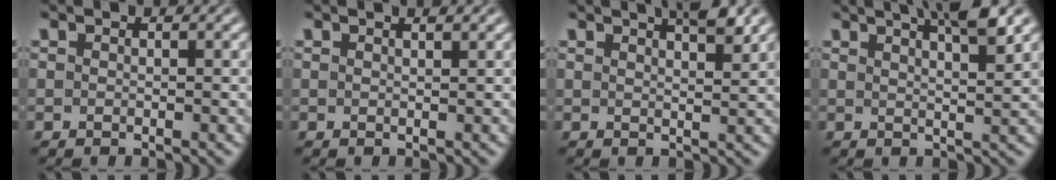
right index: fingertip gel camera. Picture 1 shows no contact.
{"total": 0.9, "force": [0.7, -0.6, 0.2], "torque": [0.000, -0.003, 0.014]}
{"total": 3.4, "force": [2.5, -0.4, 2.3], "torque": [-0.020, -0.002, 0.045]}
{"total": 5.7, "force": [4.1, 0.7, 3.9], "torque": [-0.042, 0.007, 0.066]}